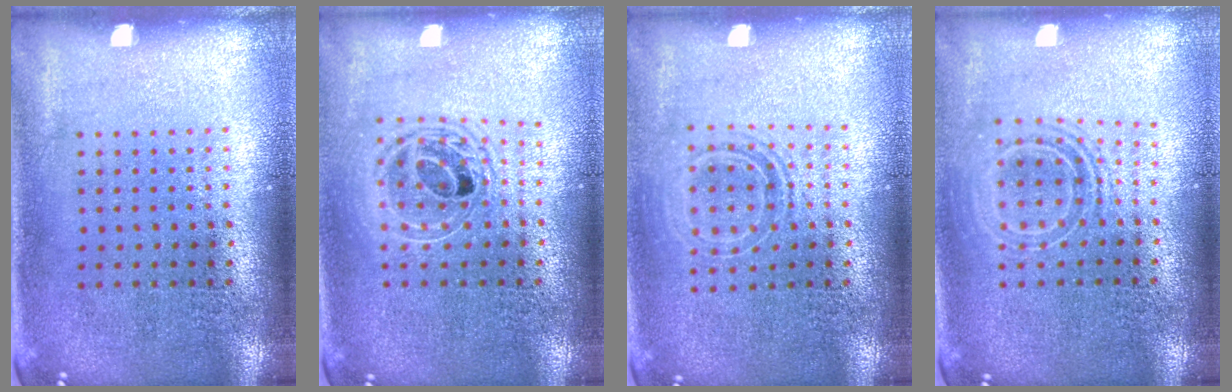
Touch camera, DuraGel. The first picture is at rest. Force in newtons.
{"total": 1.7, "press": 1.4, "slide": 1.0}
{"total": 1.5, "press": 1.2, "slide": 0.9}
{"total": 1.7, "press": 1.3, "slide": 1.1}